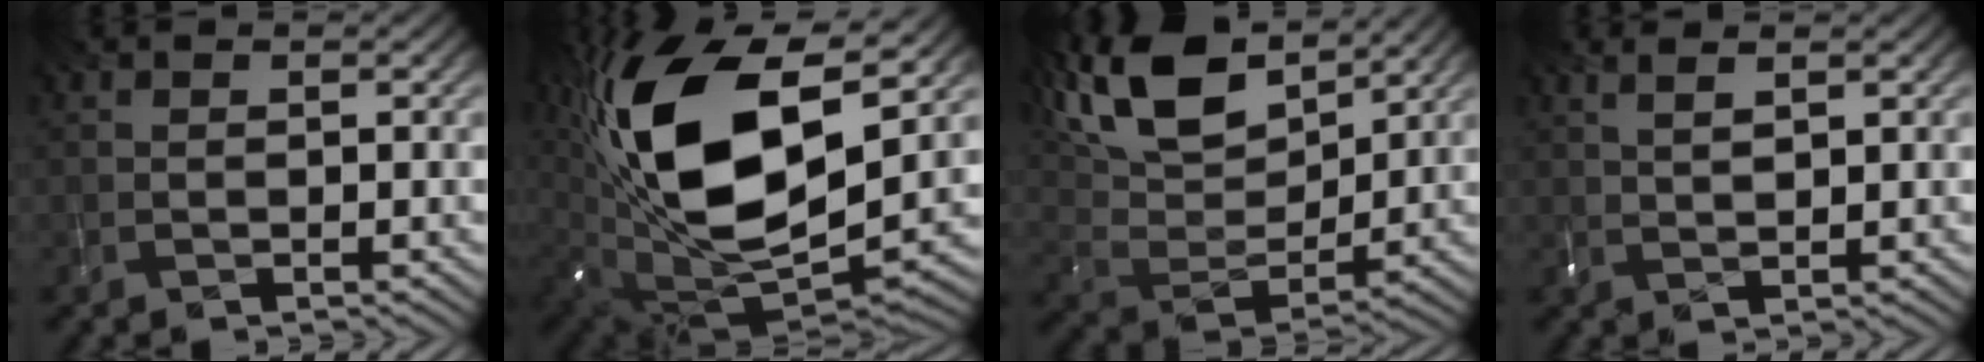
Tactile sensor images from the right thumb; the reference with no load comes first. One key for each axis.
{"total": 18.6, "fx": 5.0, "fy": 9.8, "fz": 15.0, "tx": -0.329, "ty": -0.016, "tz": 0.105}
{"total": 14.6, "fx": 9.3, "fy": 6.2, "fz": 9.5, "tx": -0.218, "ty": 0.027, "tz": 0.158}
{"total": 1.8, "fx": 1.0, "fy": -0.2, "fz": 1.4, "tx": -0.022, "ty": 0.000, "tz": 0.025}